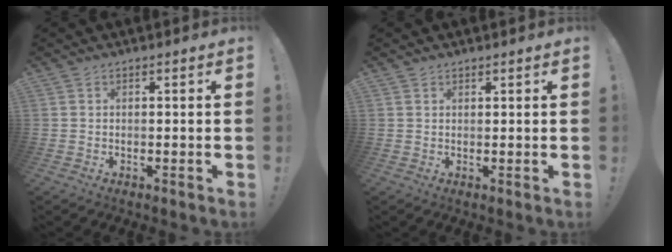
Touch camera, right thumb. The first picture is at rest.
{"total": 0.9, "force": [0.8, 0.3, 0.1], "torque": [0.004, -0.006, 0.015]}